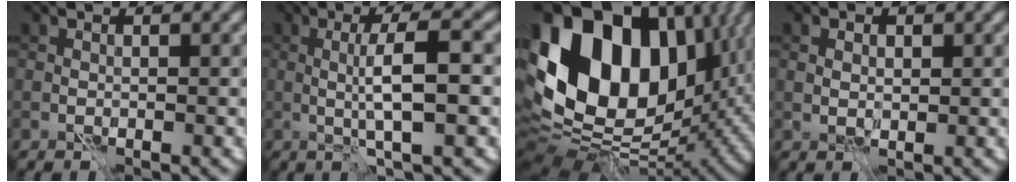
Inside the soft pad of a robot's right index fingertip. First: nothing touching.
{"total": 4.3, "force": [0.0, 0.4, 4.3], "torque": [-0.079, 0.005, -0.003]}
{"total": 19.3, "force": [3.9, 13.4, 13.4], "torque": [-0.261, 0.016, 0.081]}
{"total": 1.4, "force": [0.4, 1.0, 0.9], "torque": [-0.012, -0.001, 0.008]}